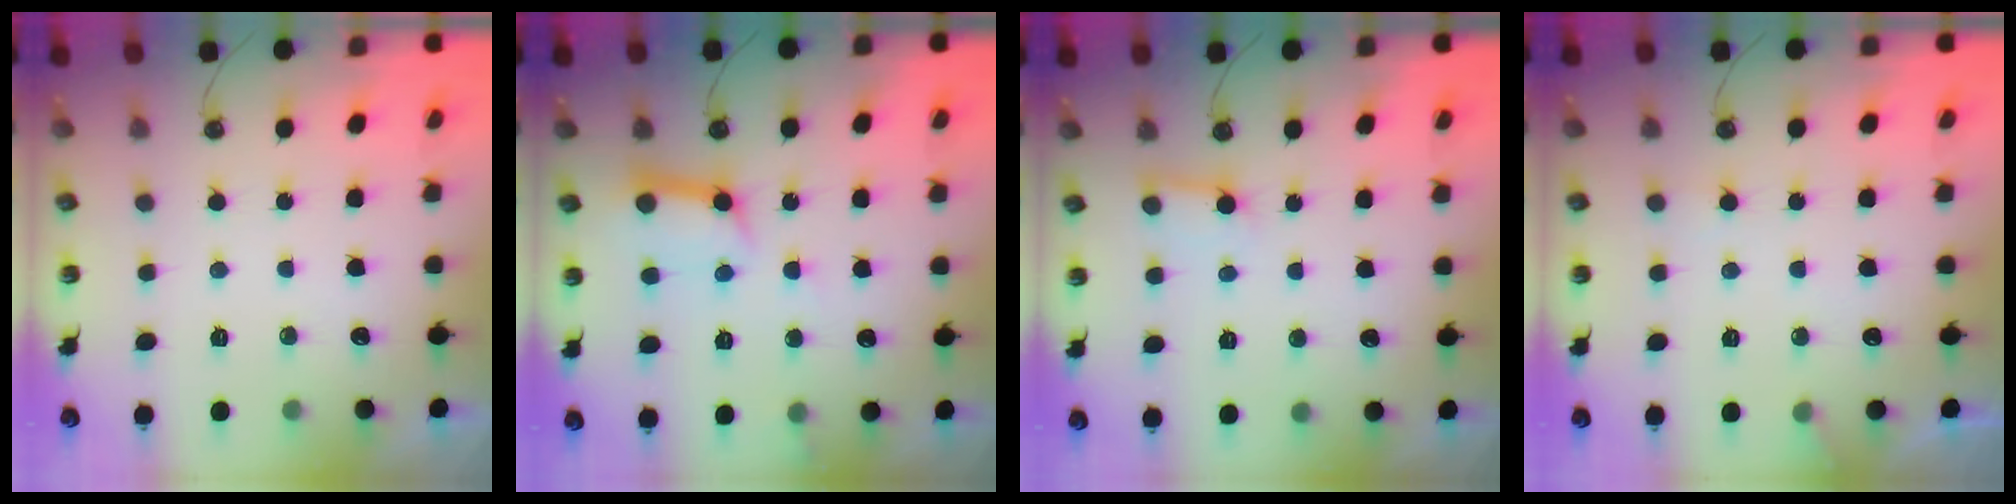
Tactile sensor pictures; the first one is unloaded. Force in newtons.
{"total": 10.7, "press": 10.6, "slide": 1.1}
{"total": 4.0, "press": 3.9, "slide": 0.4}
{"total": 5.8, "press": 5.8, "slide": 0.4}